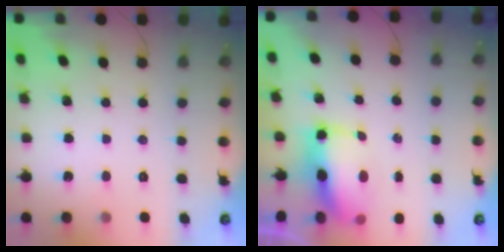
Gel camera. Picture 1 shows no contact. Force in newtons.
{"total": 11.5, "press": 10.6, "slide": 4.4}